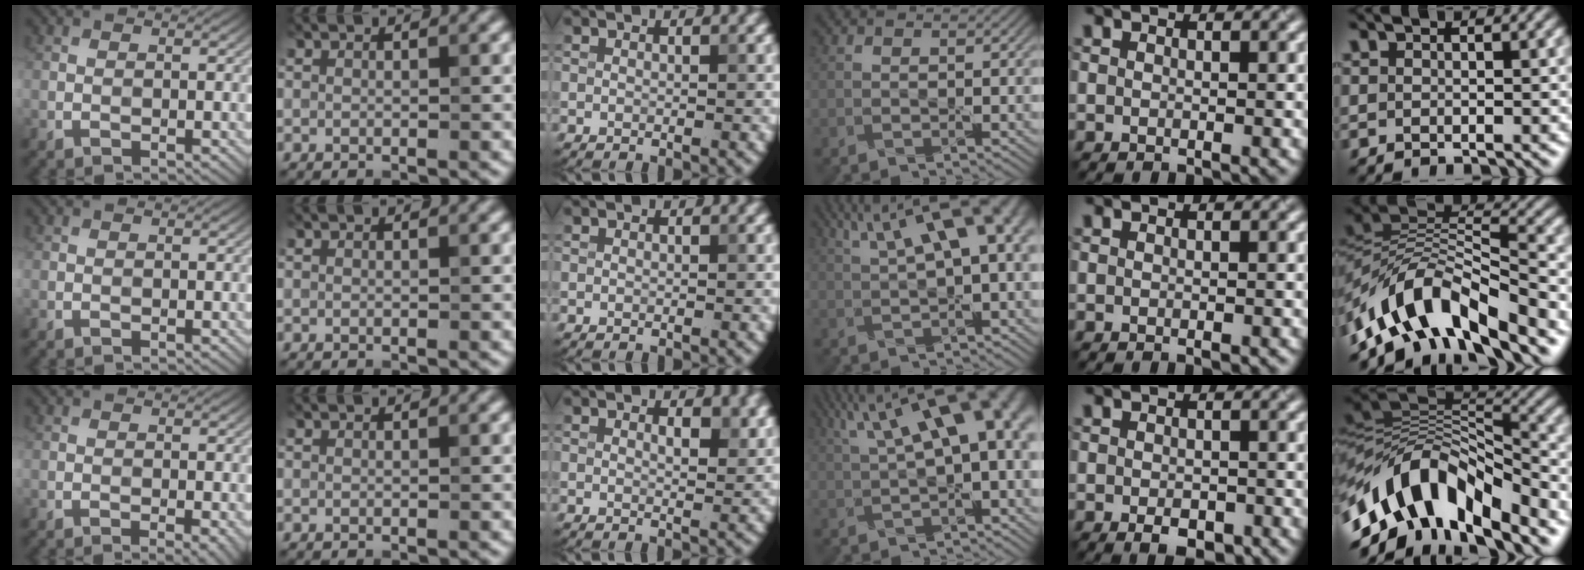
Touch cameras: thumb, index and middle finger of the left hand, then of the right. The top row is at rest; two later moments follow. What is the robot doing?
{"motion": "pour", "object": "sugar"}